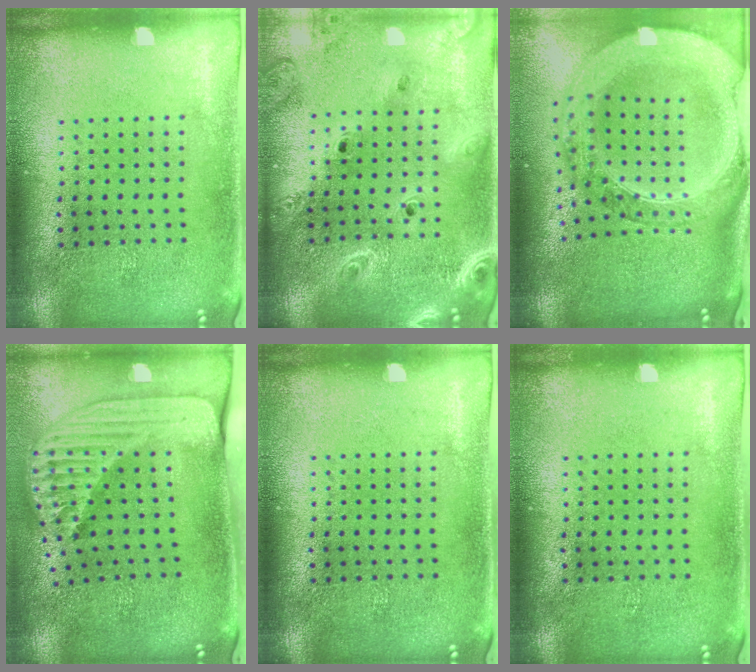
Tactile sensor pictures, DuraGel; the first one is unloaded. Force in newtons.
{"total": 2.4, "press": 2.1, "slide": 1.1}
{"total": 3.7, "press": 2.9, "slide": 2.2}
{"total": 2.5, "press": 1.8, "slide": 1.8}
{"total": 0.0}
{"total": 0.0}